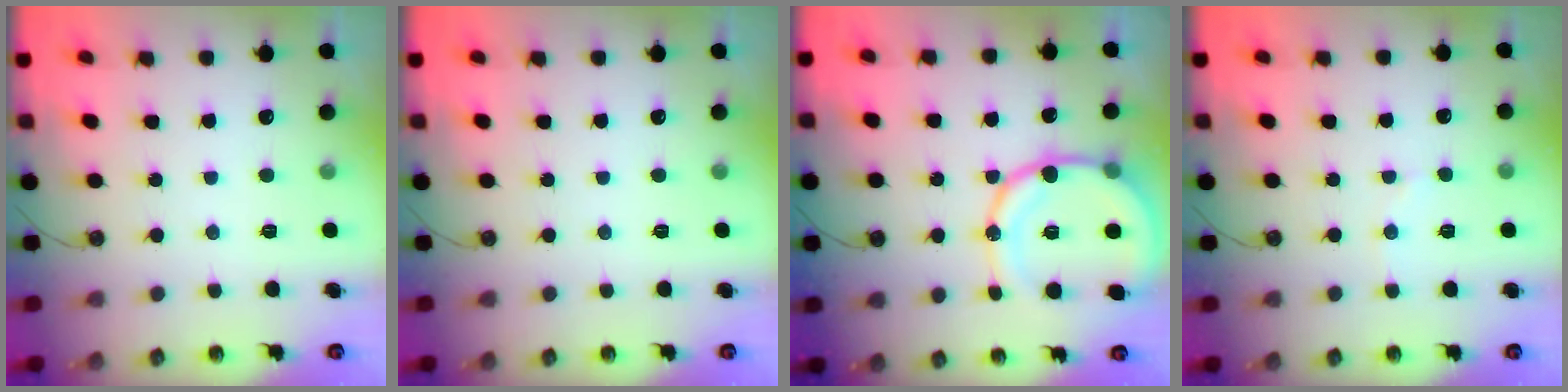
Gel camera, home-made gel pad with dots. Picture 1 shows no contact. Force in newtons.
{"total": 0.0}
{"total": 16.4, "press": 16.1, "slide": 3.1}
{"total": 5.5, "press": 5.5, "slide": 0.6}